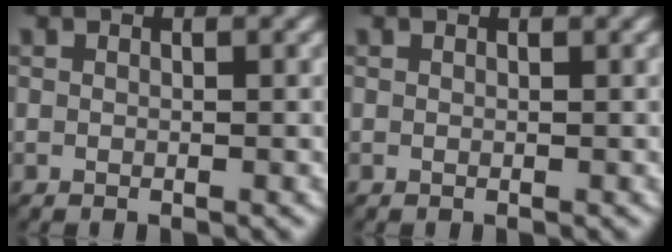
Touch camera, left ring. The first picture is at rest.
{"total": 0.0}